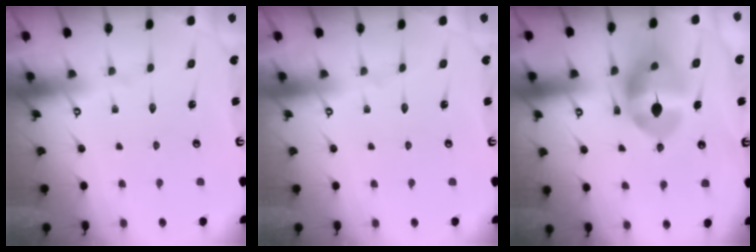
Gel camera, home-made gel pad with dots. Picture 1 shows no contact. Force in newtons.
{"total": 0.0}
{"total": 13.4, "press": 13.2, "slide": 1.8}